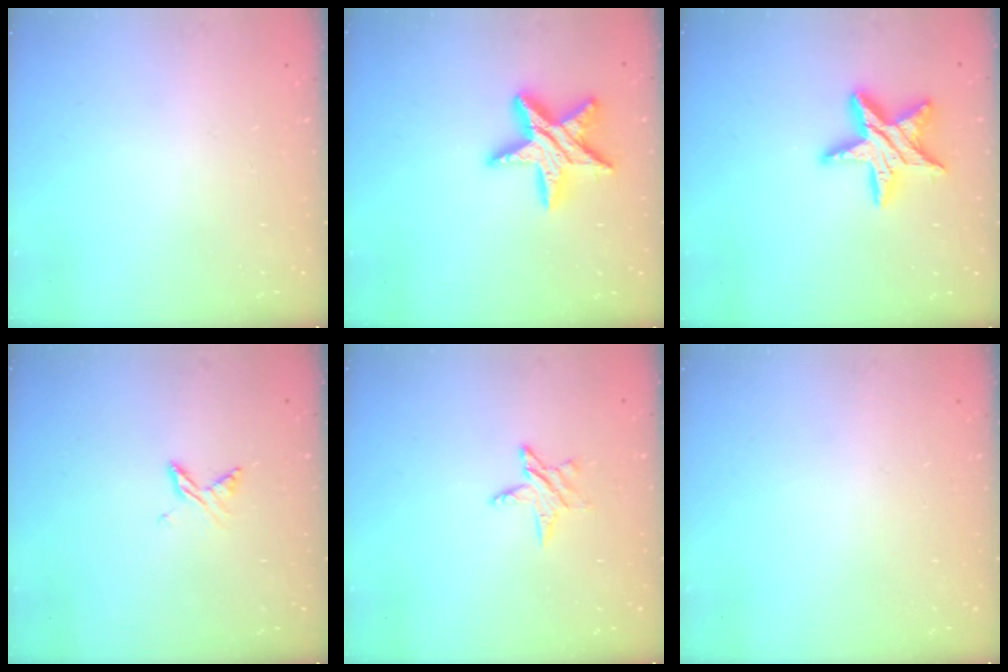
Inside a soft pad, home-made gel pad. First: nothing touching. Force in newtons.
{"total": 15.6, "press": 15.5, "slide": 1.0}
{"total": 15.8, "press": 15.8, "slide": 1.0}
{"total": 4.6, "press": 4.6, "slide": 0.5}
{"total": 5.9, "press": 5.8, "slide": 0.6}
{"total": 0.0}